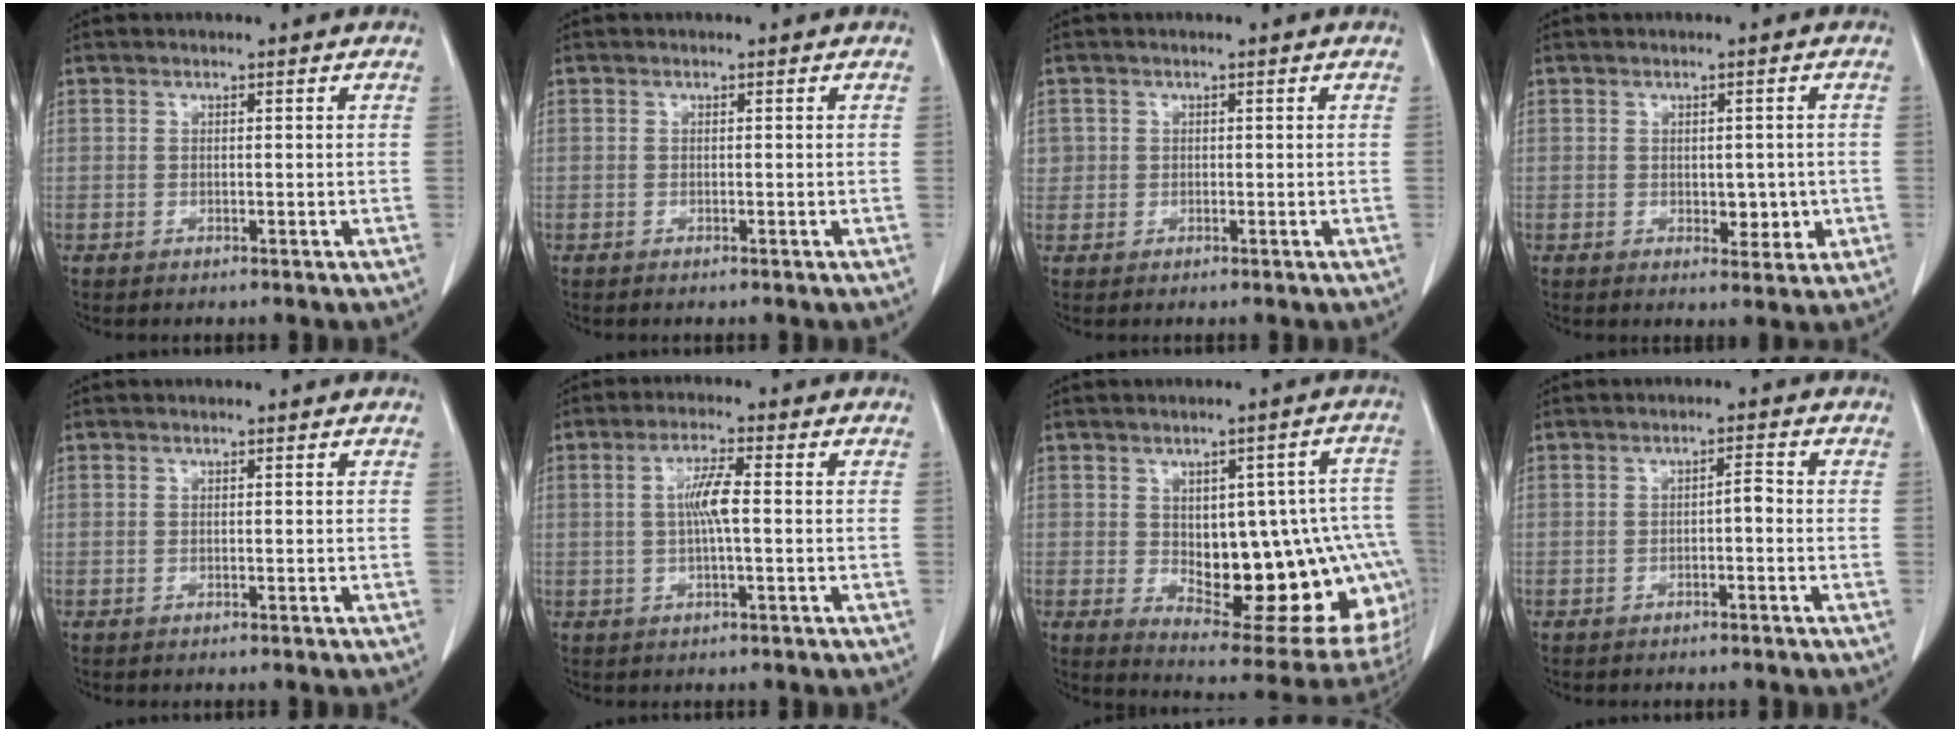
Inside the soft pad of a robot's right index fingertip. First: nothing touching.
{"total": 0.0}
{"total": 1.6, "force": [0.3, 1.6, 0.0], "torque": [0.017, 0.003, 0.002]}
{"total": 3.8, "force": [-0.5, 2.3, 3.1], "torque": [-0.030, 0.000, 0.002]}
{"total": 0.0}
{"total": 4.7, "force": [0.1, 0.4, 4.7], "torque": [-0.091, 0.005, 0.001]}
{"total": 22.2, "force": [-2.4, 8.6, 20.4], "torque": [-0.187, 0.024, 0.000]}
{"total": 1.8, "force": [-0.5, 0.5, 1.7], "torque": [-0.022, 0.005, -0.009]}